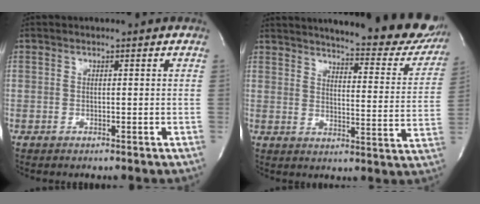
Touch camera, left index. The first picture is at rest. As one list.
[{"total": 26.3, "force": [23.0, 5.0, 11.7], "torque": [-0.167, -0.069, 0.267]}]